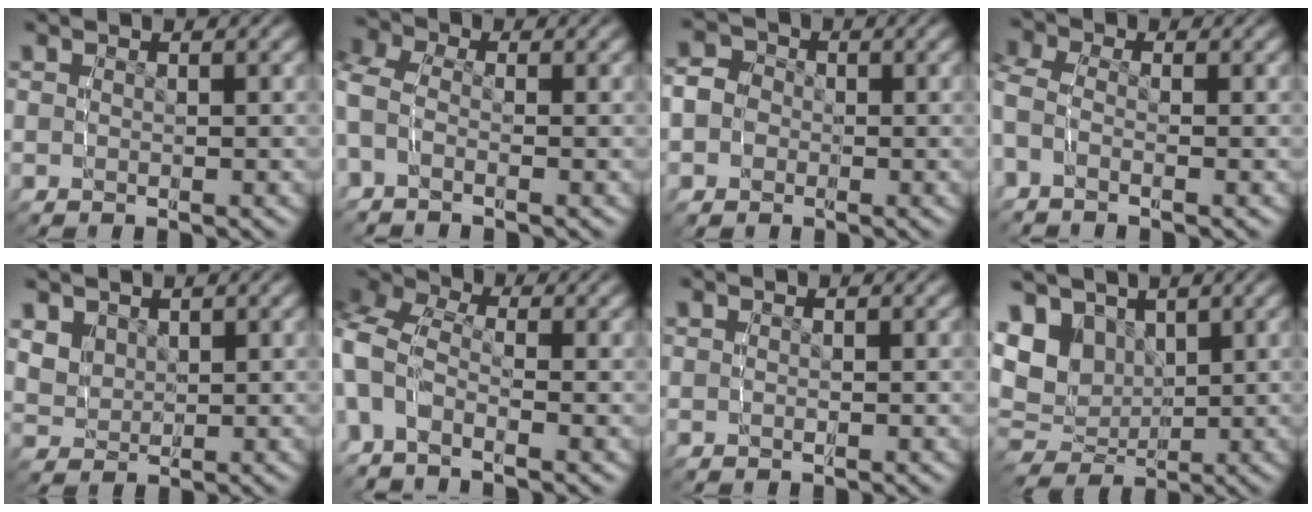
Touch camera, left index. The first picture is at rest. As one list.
[{"total": 5.0, "force": [-0.4, 4.0, 3.0], "torque": [-0.080, 0.000, -0.019]}, {"total": 5.9, "force": [-0.3, 5.5, 1.9], "torque": [-0.049, -0.007, -0.015]}, {"total": 4.0, "force": [-0.6, 2.9, 2.6], "torque": [-0.073, -0.004, -0.018]}, {"total": 3.4, "force": [1.9, 2.5, 1.3], "torque": [-0.043, -0.013, 0.049]}, {"total": 8.9, "force": [-0.4, 7.4, 5.0], "torque": [-0.126, -0.004, -0.022]}, {"total": 0.0}, {"total": 9.8, "force": [1.8, 8.2, 5.0], "torque": [-0.119, -0.019, 0.041]}]